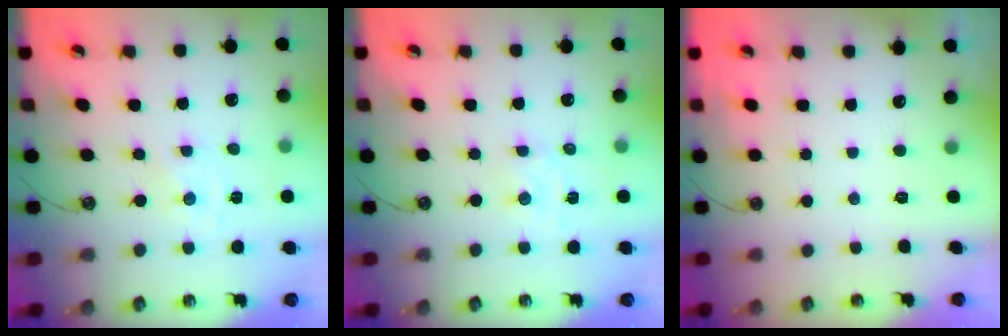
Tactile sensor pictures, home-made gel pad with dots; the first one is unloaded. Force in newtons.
{"total": 1.9, "press": 1.9, "slide": 0.3}
{"total": 0.0}